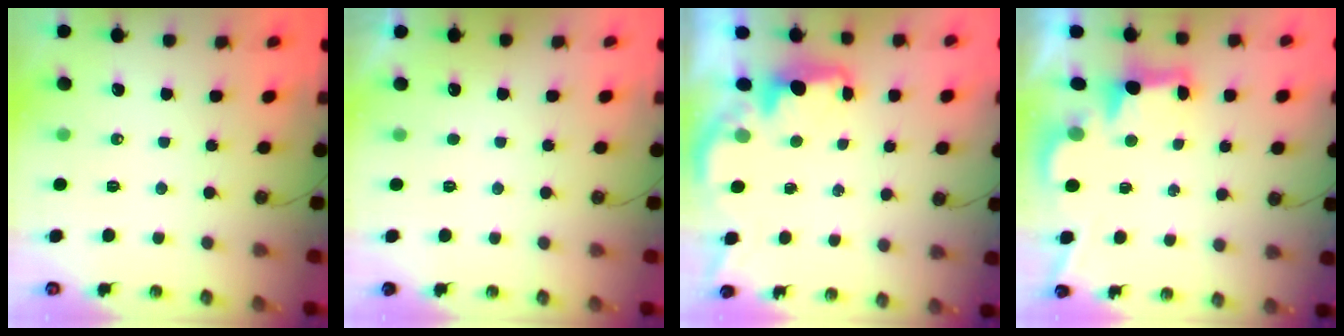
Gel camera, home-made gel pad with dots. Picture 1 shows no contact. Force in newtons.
{"total": 0.0}
{"total": 2.1, "press": 2.0, "slide": 0.8}
{"total": 2.9, "press": 2.7, "slide": 0.9}